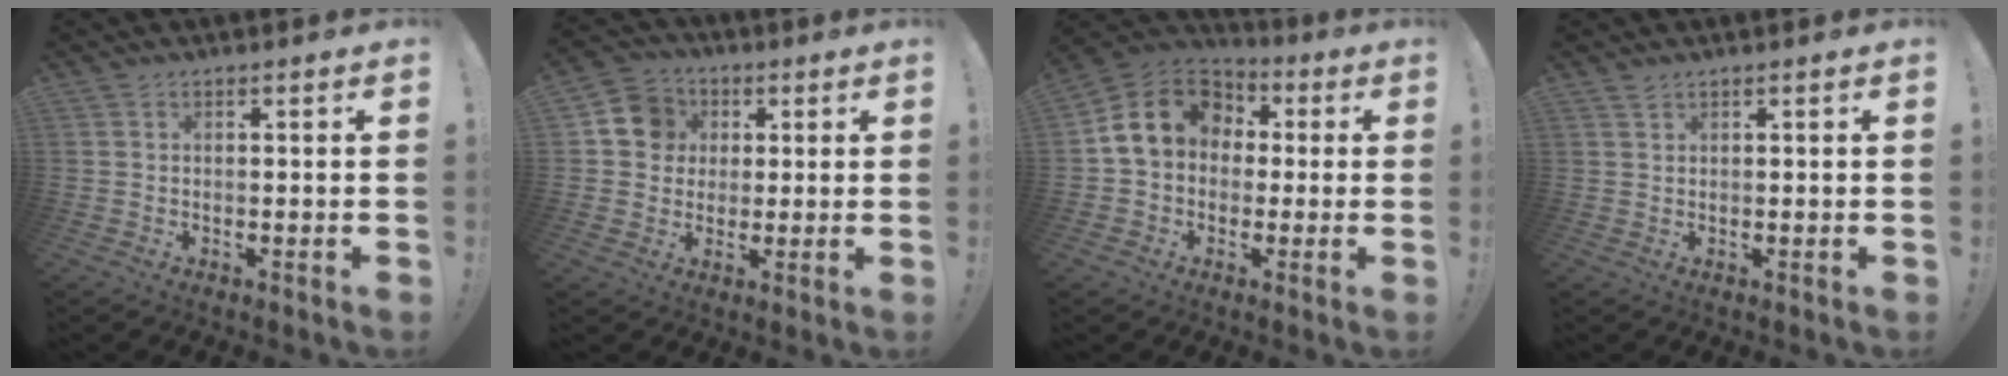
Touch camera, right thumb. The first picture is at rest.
{"total": 10.3, "force": [1.9, 9.6, 3.1], "torque": [-0.034, 0.004, 0.042]}
{"total": 13.8, "force": [2.7, 11.1, 7.7], "torque": [-0.119, 0.006, 0.056]}
{"total": 1.1, "force": [1.0, 0.3, 0.4], "torque": [-0.007, -0.001, 0.018]}